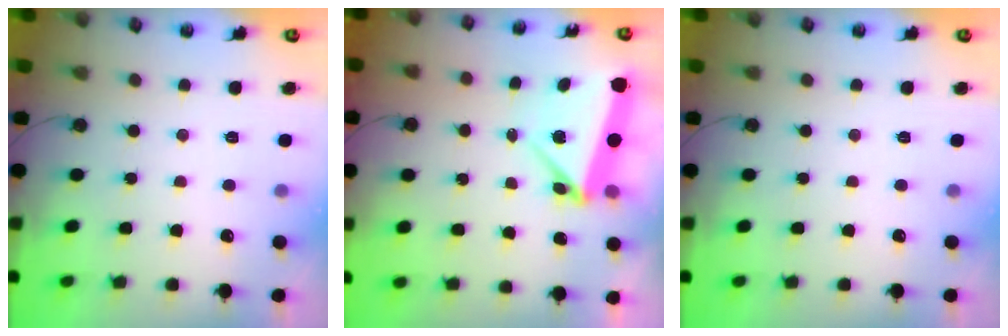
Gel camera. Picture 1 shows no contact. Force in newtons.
{"total": 5.9, "press": 5.9, "slide": 0.6}
{"total": 0.0}